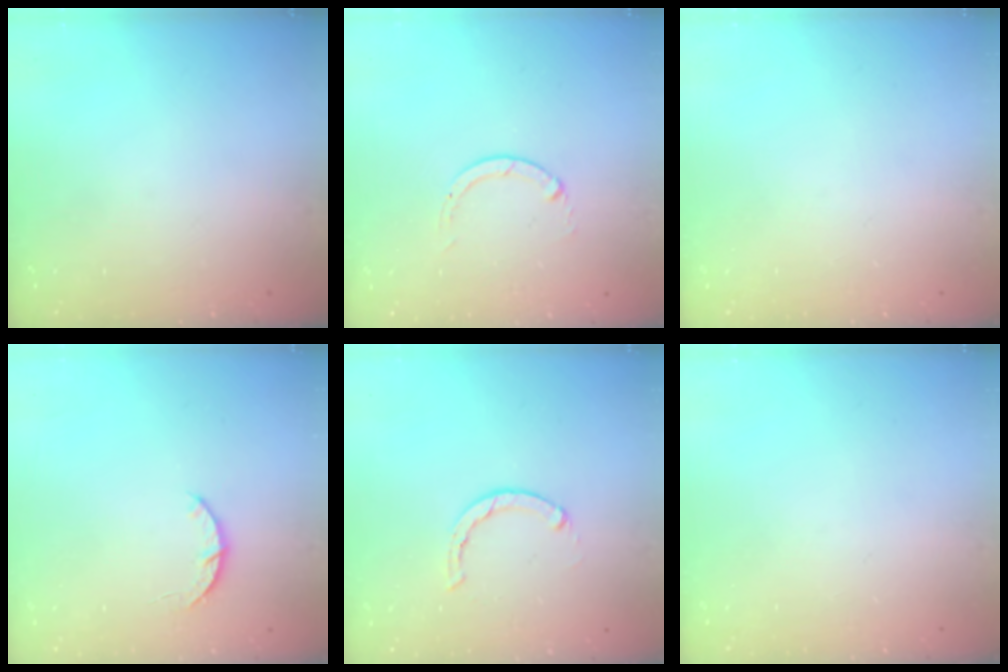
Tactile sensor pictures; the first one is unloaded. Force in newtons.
{"total": 0.0}
{"total": 0.0}
{"total": 3.0, "press": 3.0, "slide": 0.5}
{"total": 1.5, "press": 1.5, "slide": 0.2}
{"total": 0.0}